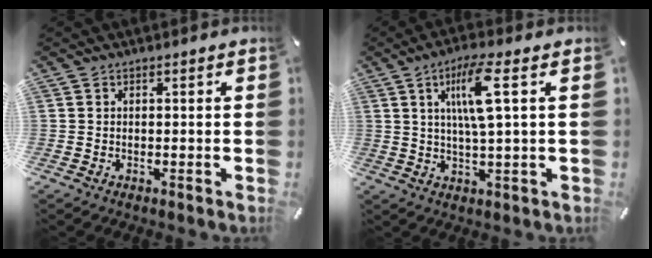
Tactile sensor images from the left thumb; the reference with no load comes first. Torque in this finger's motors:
{"motor_torque": [1.30, 1.67, 1.27, -0.57, 0.40]}